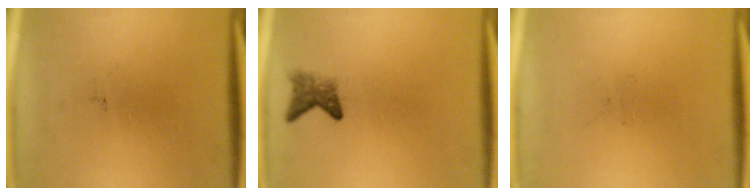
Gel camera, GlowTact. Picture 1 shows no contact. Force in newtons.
{"total": 2.4}
{"total": 0.0}